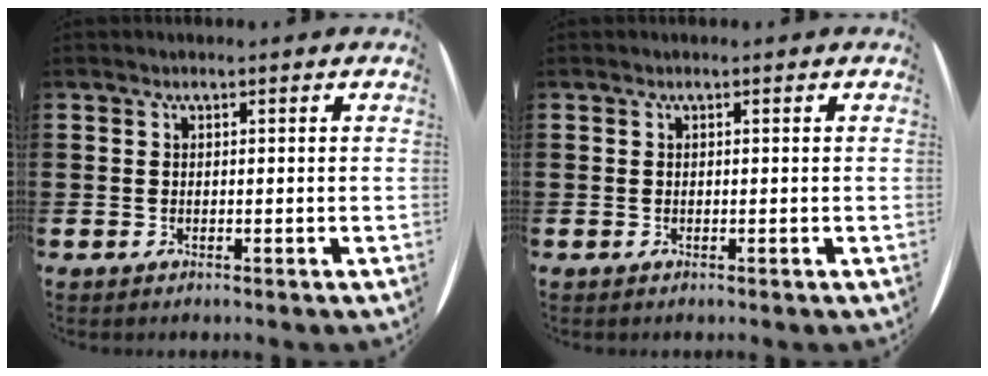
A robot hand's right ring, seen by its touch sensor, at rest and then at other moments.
{"total": 0.0}